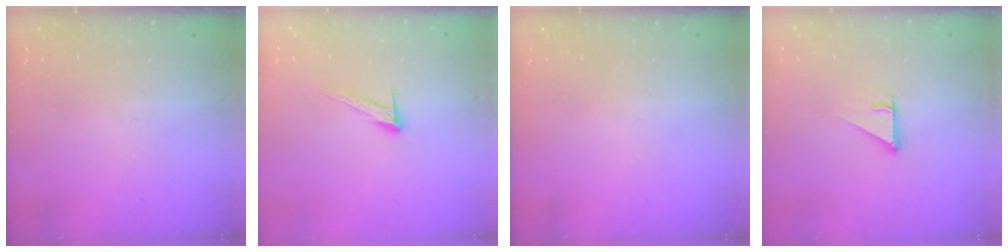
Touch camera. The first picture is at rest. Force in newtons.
{"total": 8.8, "press": 8.7, "slide": 0.2}
{"total": 0.0}
{"total": 2.5, "press": 2.5, "slide": 0.2}